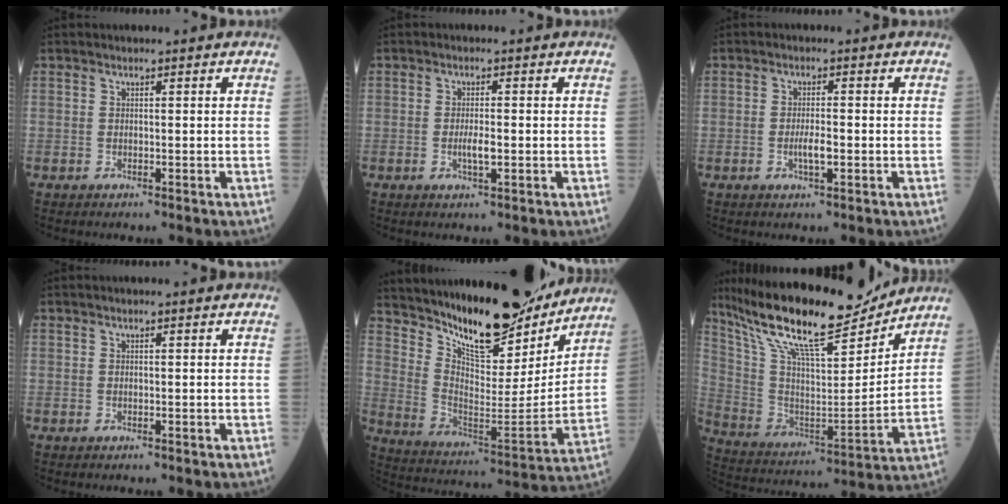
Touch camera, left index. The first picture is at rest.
{"total": 2.3, "force": [-0.6, 0.5, 2.2], "torque": [-0.045, -0.001, -0.010]}
{"total": 2.6, "force": [-0.8, 0.6, 2.4], "torque": [-0.048, 0.000, -0.013]}
{"total": 0.0}
{"total": 19.3, "force": [16.7, 5.1, 8.3], "torque": [-0.141, -0.031, 0.265]}
{"total": 21.7, "force": [17.9, 3.8, 11.6], "torque": [-0.220, 0.003, 0.314]}